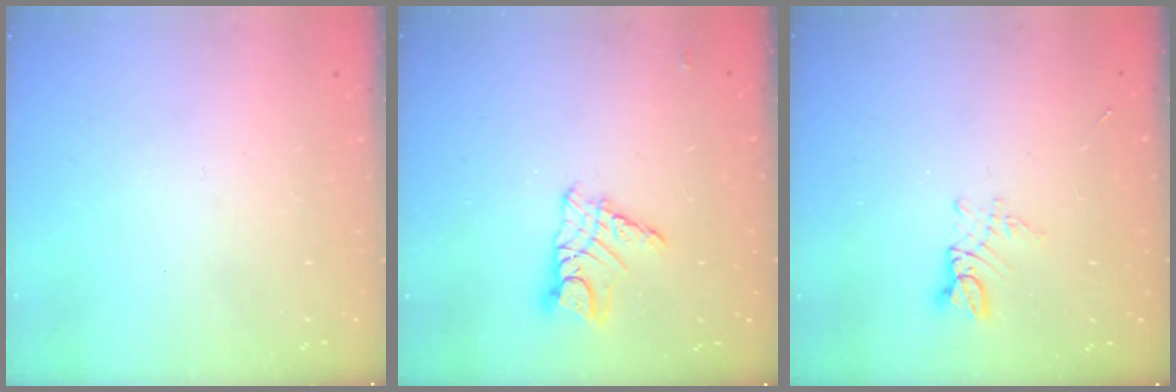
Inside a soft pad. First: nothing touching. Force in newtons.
{"total": 9.2, "press": 9.2, "slide": 0.6}
{"total": 2.8, "press": 2.8, "slide": 0.3}